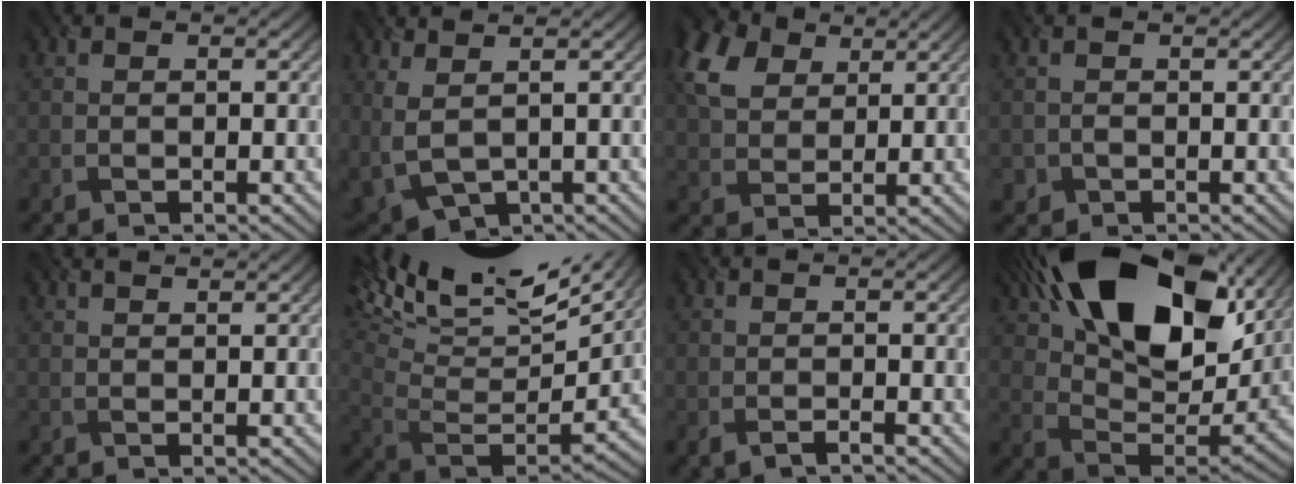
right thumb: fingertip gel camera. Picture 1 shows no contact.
{"total": 5.7, "force": [1.7, 2.8, 4.7], "torque": [-0.135, -0.014, 0.045]}
{"total": 8.8, "force": [4.4, 5.6, 5.3], "torque": [-0.158, 0.023, 0.087]}
{"total": 0.8, "force": [-0.3, 0.7, 0.3], "torque": [-0.009, -0.002, -0.005]}
{"total": 1.3, "force": [1.2, 0.1, 0.6], "torque": [-0.015, -0.002, 0.019]}
{"total": 18.6, "force": [13.0, 5.4, 12.2], "torque": [-0.268, 0.023, 0.194]}
{"total": 1.2, "force": [-0.8, 0.2, 1.0], "torque": [-0.022, -0.004, -0.015]}
{"total": 22.2, "force": [10.9, 12.4, 14.8], "torque": [-0.278, 0.030, 0.178]}